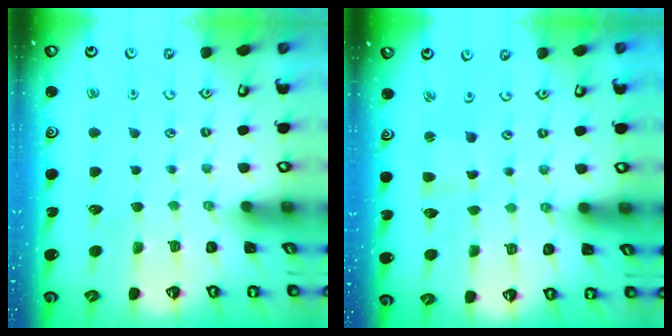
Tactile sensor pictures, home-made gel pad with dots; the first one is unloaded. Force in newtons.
{"total": 1.4, "press": 1.3, "slide": 0.3}